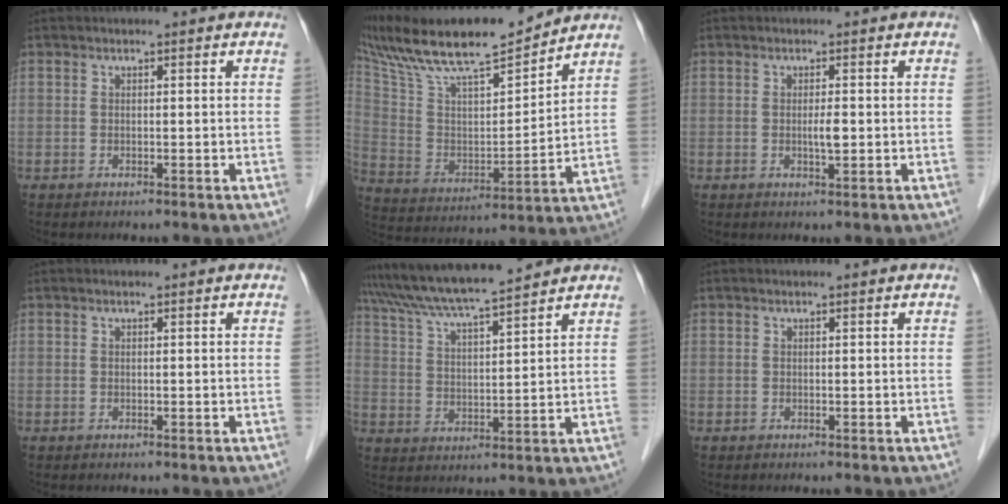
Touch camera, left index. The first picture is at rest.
{"total": 20.2, "force": [17.8, 2.4, 9.3], "torque": [-0.183, 0.016, 0.318]}
{"total": 1.5, "force": [0.0, 0.2, 1.5], "torque": [-0.027, -0.002, 0.000]}
{"total": 0.0}
{"total": 11.8, "force": [10.8, -0.5, 4.8], "torque": [-0.096, 0.020, 0.188]}
{"total": 0.0}